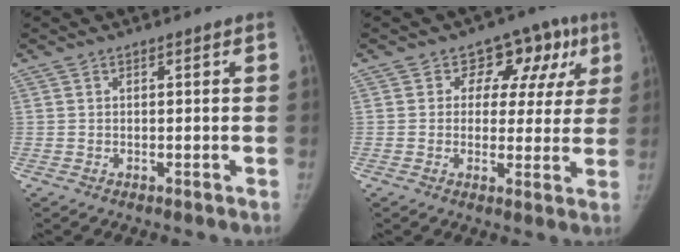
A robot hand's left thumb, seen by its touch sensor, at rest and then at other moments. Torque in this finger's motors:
{"motor_torque": [0.70, 0.63, -0.01, 0.34, -0.03]}